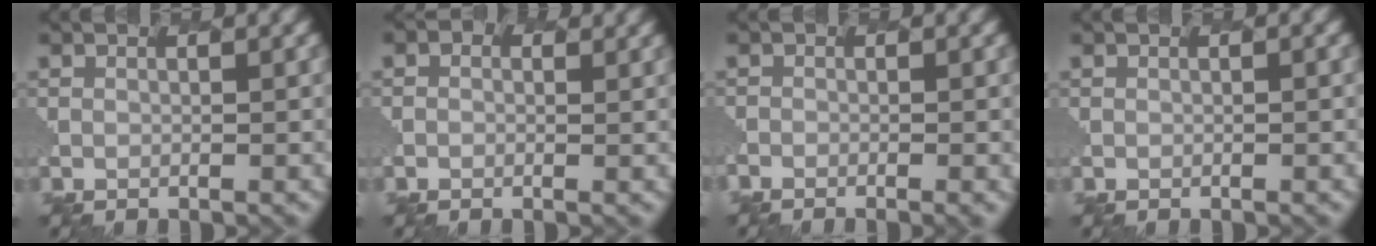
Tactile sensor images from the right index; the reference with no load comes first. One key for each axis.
{"total": 2.0, "fx": 0.4, "fy": 1.8, "fz": 0.8, "tx": 0.008, "ty": 0.016, "tz": -0.023}
{"total": 2.7, "fx": -2.1, "fy": 0.8, "fz": 1.4, "tx": -0.014, "ty": 0.015, "tz": -0.032}
{"total": 0.9, "fx": 0.0, "fy": 0.4, "fz": 0.8, "tx": -0.005, "ty": 0.006, "tz": -0.001}